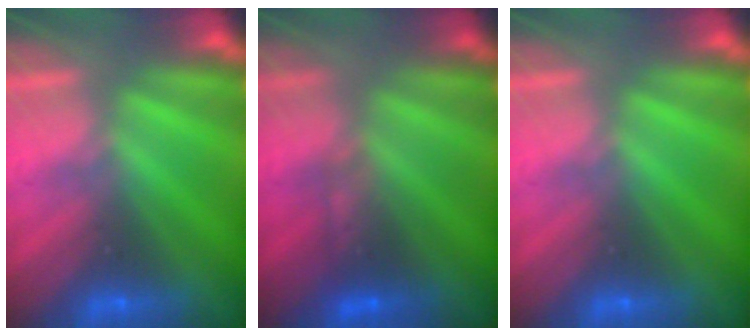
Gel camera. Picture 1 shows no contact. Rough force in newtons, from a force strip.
{"total": 2.3}
{"total": 0.0}